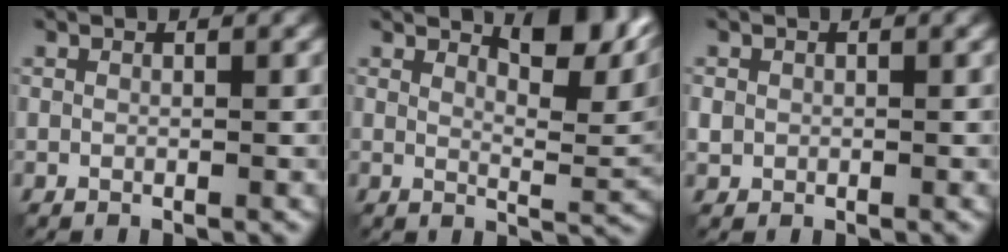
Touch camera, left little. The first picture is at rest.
{"total": 6.8, "force": [3.8, 2.3, 5.1], "torque": [-0.063, 0.001, 0.058]}
{"total": 0.9, "force": [0.0, 0.9, 0.2], "torque": [0.002, -0.003, -0.003]}